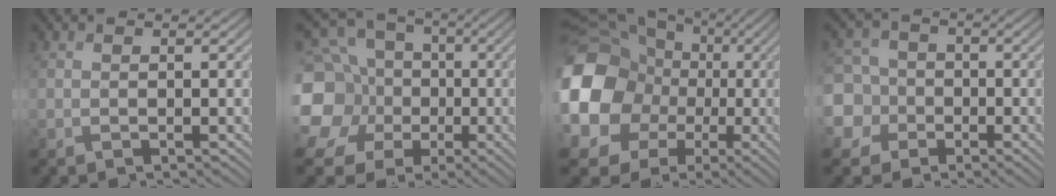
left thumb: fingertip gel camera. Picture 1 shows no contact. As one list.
[{"total": 19.5, "force": [-1.6, 18.0, 7.5], "torque": [-0.255, -0.002, -0.055]}, {"total": 20.3, "force": [0.2, 18.0, 9.4], "torque": [-0.281, -0.015, -0.017]}, {"total": 9.8, "force": [-2.5, 9.2, 2.4], "torque": [-0.106, -0.010, -0.074]}]